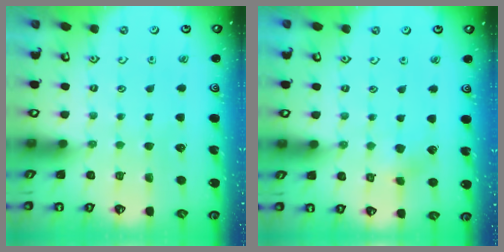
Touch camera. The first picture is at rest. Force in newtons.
{"total": 4.8, "press": 4.6, "slide": 1.1}